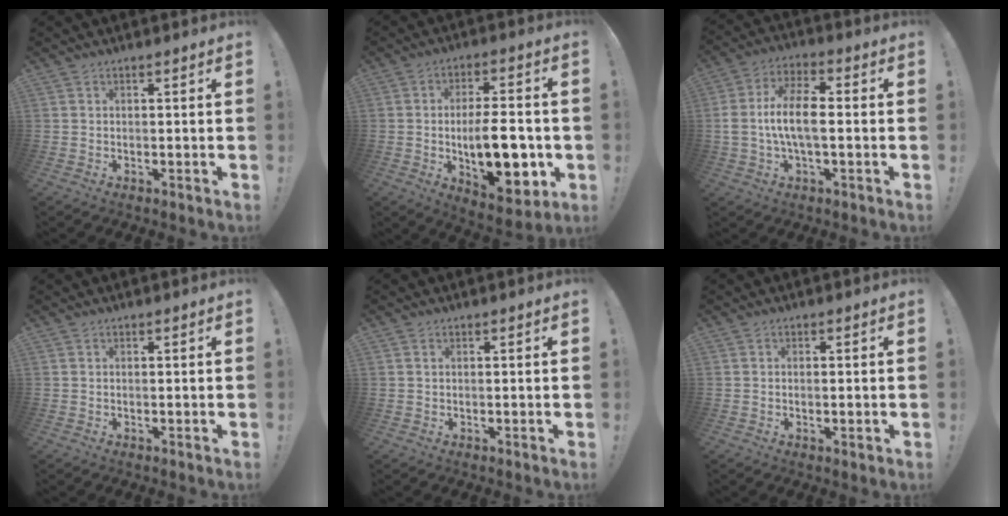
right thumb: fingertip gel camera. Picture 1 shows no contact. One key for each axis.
{"total": 18.5, "fx": -3.6, "fy": 8.5, "fz": 16.0, "tx": -0.242, "ty": 0.004, "tz": -0.051}
{"total": 12.1, "fx": -1.0, "fy": 5.5, "fz": 10.7, "tx": -0.217, "ty": 0.012, "tz": -0.017}
{"total": 0.0}
{"total": 0.6, "fx": 0.3, "fy": 0.3, "fz": 0.4, "tx": -0.005, "ty": 0.000, "tz": 0.005}
{"total": 0.8, "fx": -0.1, "fy": 0.3, "fz": 0.8, "tx": -0.005, "ty": -0.004, "tz": -0.004}